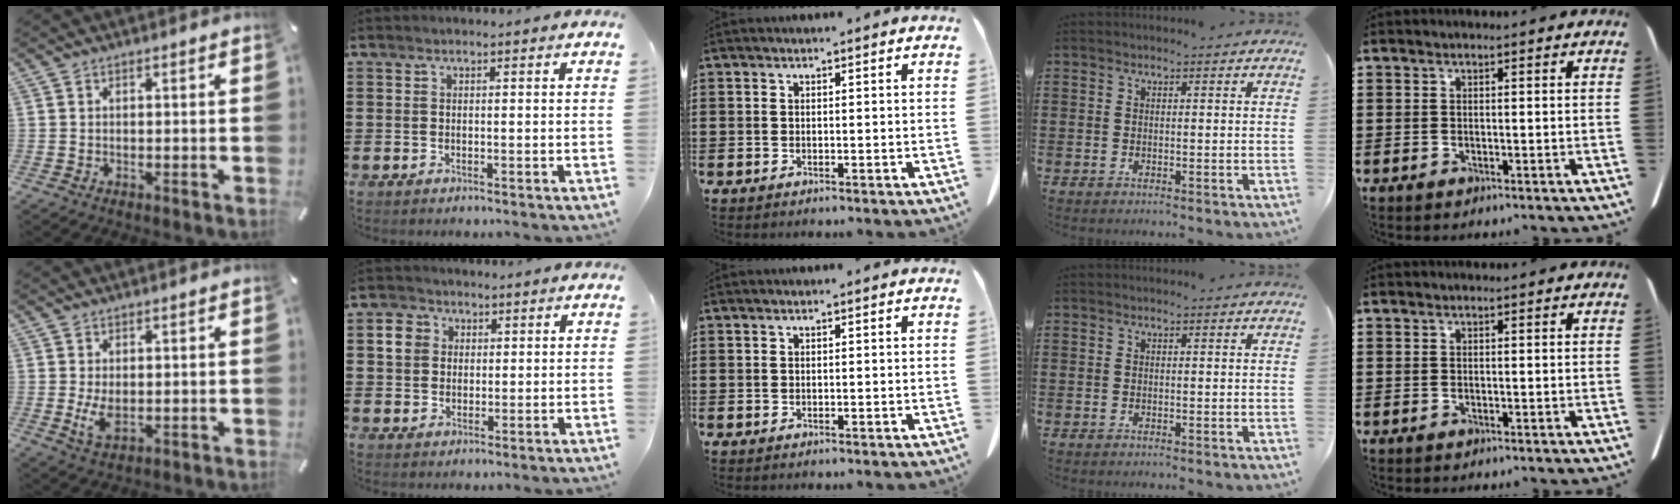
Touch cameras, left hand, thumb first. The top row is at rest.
{"thumb": {"total": 4.7, "force": [-0.2, 2.8, 3.7], "torque": [-0.087, -0.012, -0.007]}, "index": {"total": 4.1, "force": [1.2, 3.8, 1.0], "torque": [-0.031, 0.011, 0.019]}}